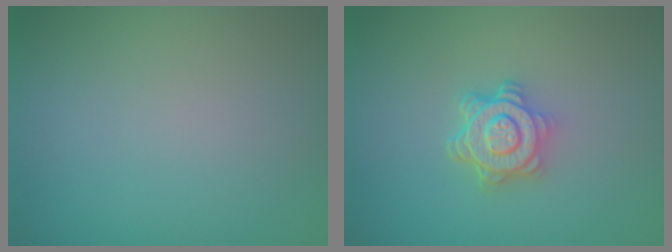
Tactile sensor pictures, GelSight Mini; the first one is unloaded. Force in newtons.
{"total": 4.5, "press": 3.5, "slide": 2.9}